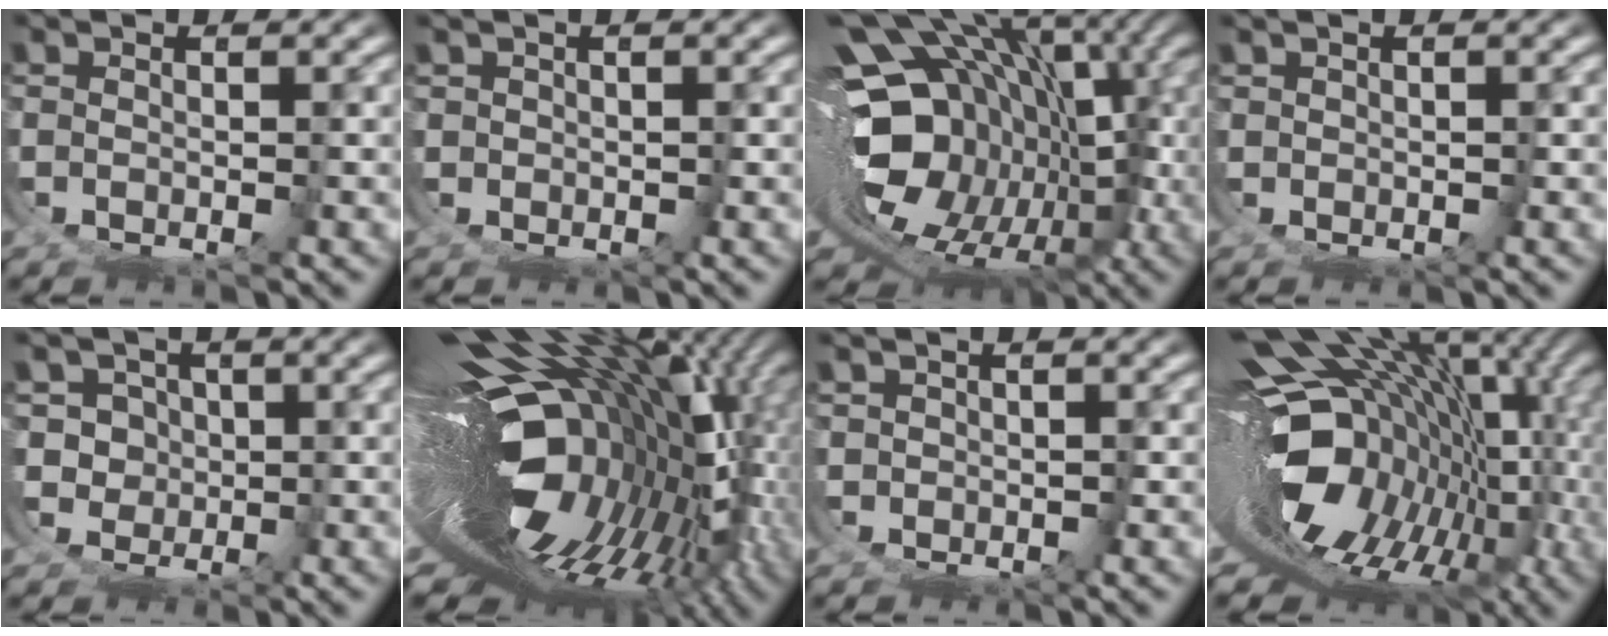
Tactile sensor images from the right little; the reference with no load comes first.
{"total": 3.1, "force": [-0.2, 2.9, 1.0], "torque": [-0.037, -0.014, -0.003]}
{"total": 21.0, "force": [-1.9, 13.9, 15.6], "torque": [-0.258, -0.049, -0.008]}
{"total": 1.6, "force": [0.1, 1.5, 0.6], "torque": [-0.027, -0.008, 0.004]}
{"total": 10.8, "force": [-0.6, 10.0, 3.9], "torque": [-0.127, -0.054, -0.005]}
{"total": 27.7, "force": [-3.7, 14.3, 23.5], "torque": [-0.312, -0.038, -0.036]}
{"total": 4.8, "force": [-0.6, 4.5, 1.7], "torque": [-0.055, -0.022, -0.009]}
{"total": 23.1, "force": [-2.6, 15.4, 17.0], "torque": [-0.253, -0.050, -0.026]}